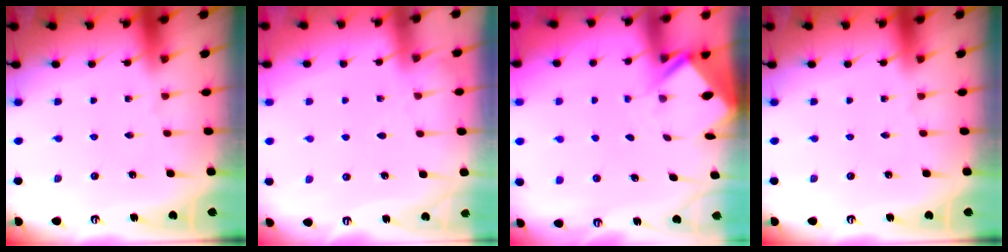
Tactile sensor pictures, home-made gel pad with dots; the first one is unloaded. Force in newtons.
{"total": 3.4, "press": 3.4, "slide": 0.4}
{"total": 3.1, "press": 3.1, "slide": 0.3}
{"total": 0.0}